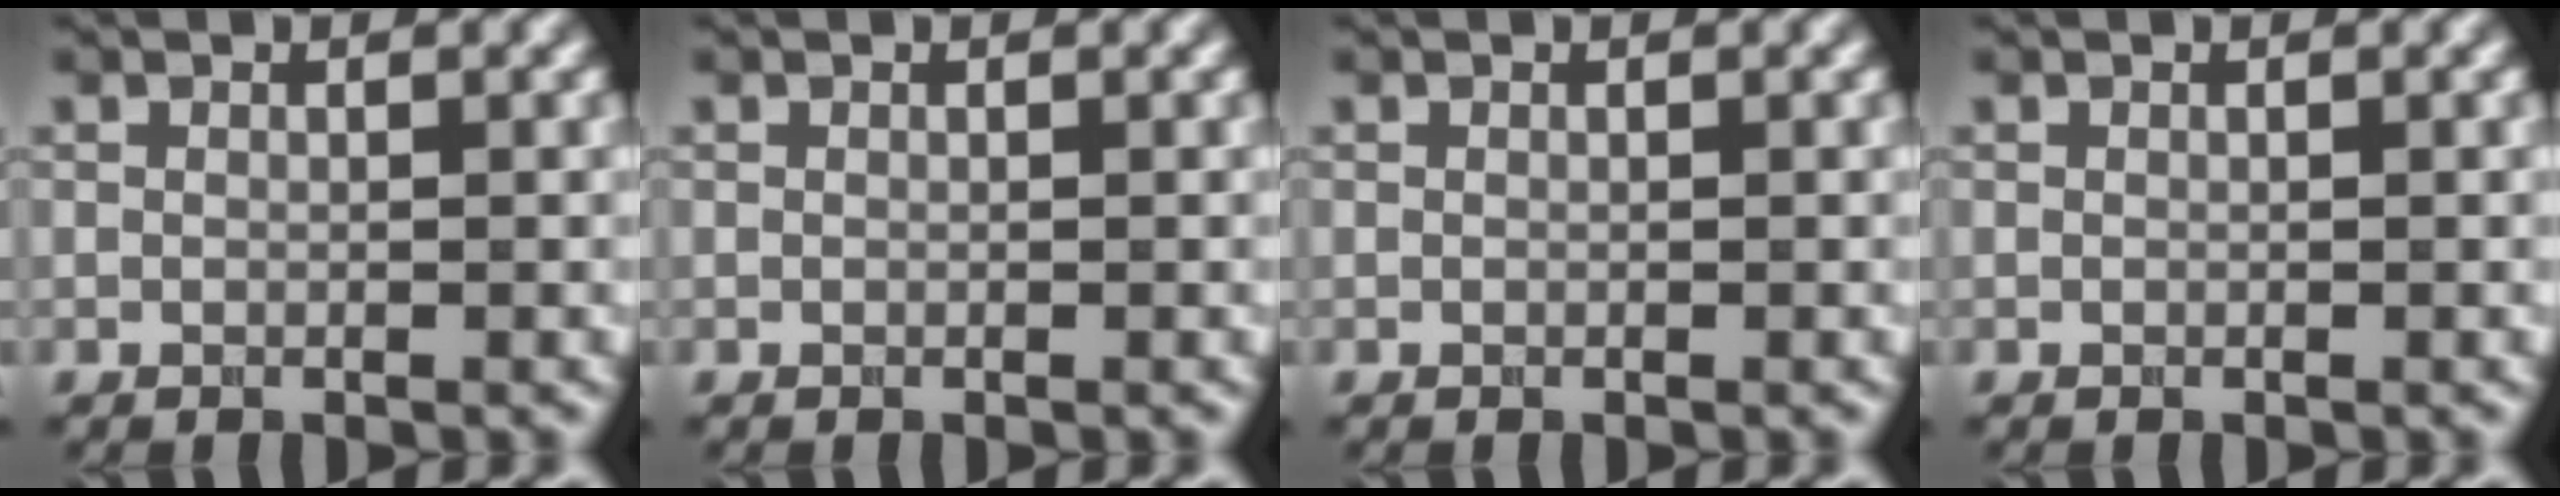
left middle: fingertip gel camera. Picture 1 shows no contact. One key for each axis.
{"total": 0.0}
{"total": 0.0}
{"total": 0.0}